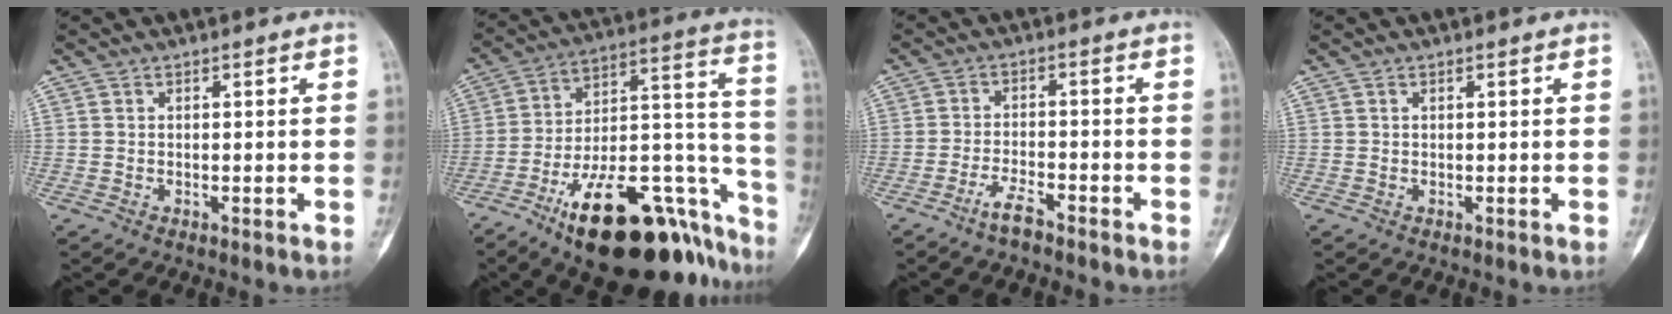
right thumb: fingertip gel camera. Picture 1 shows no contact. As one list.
[{"total": 31.9, "force": [-18.5, 12.7, 22.7], "torque": [-0.237, 0.109, -0.281]}, {"total": 4.2, "force": [-3.4, 1.1, 2.2], "torque": [-0.044, 0.022, -0.065]}, {"total": 0.0}]